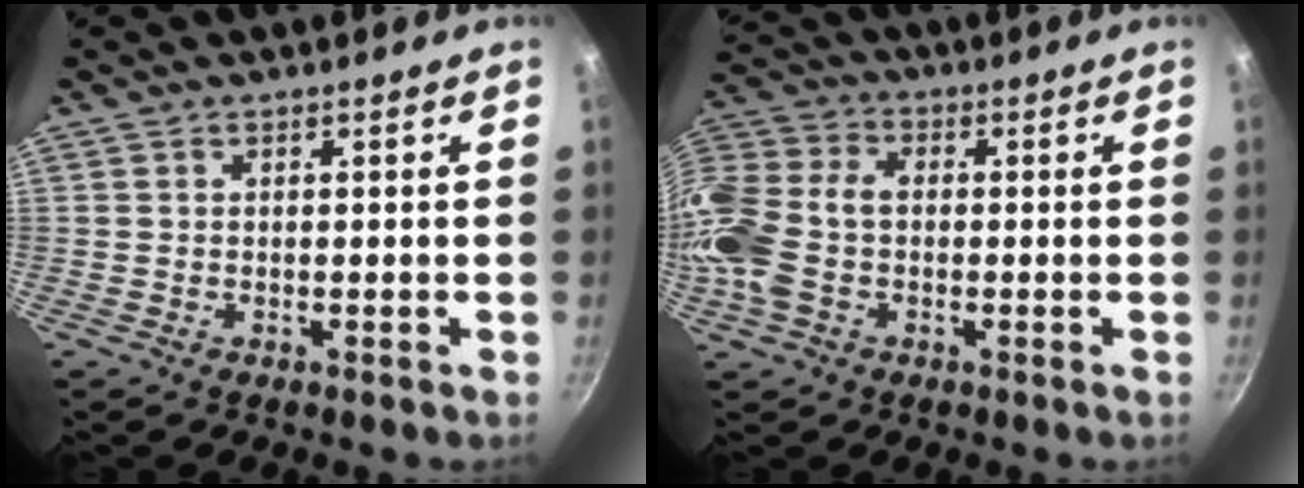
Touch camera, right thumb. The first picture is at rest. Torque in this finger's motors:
{"motor_torque": [1.75, 1.52, 1.10, -0.39, 0.22]}